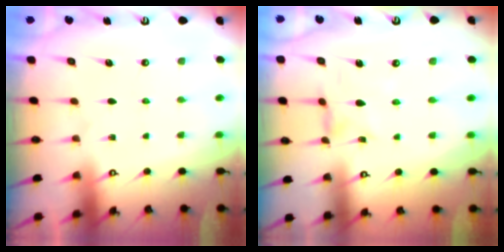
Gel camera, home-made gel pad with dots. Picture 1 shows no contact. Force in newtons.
{"total": 1.9, "press": 1.9, "slide": 0.1}